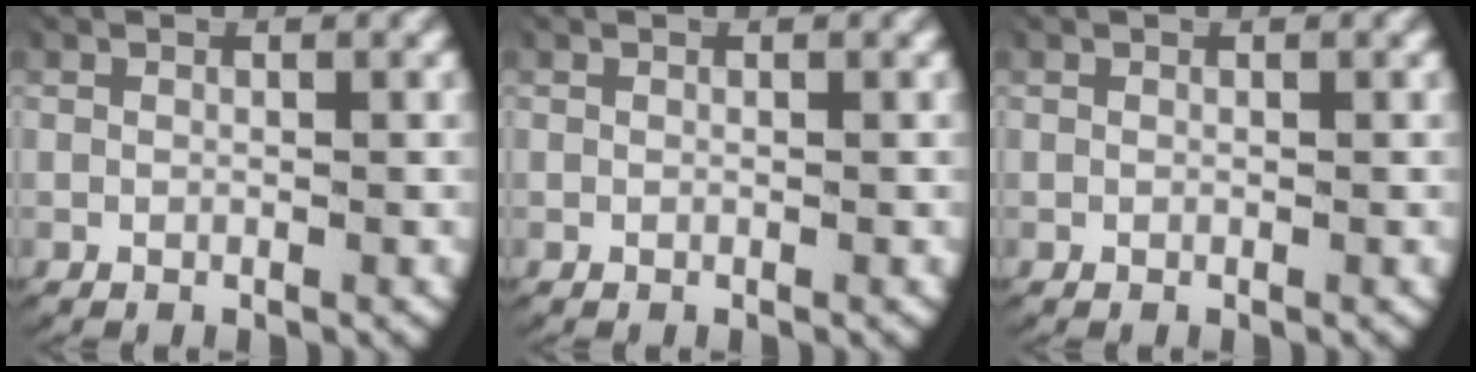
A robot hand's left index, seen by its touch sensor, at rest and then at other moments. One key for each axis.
{"total": 0.0}
{"total": 0.0}